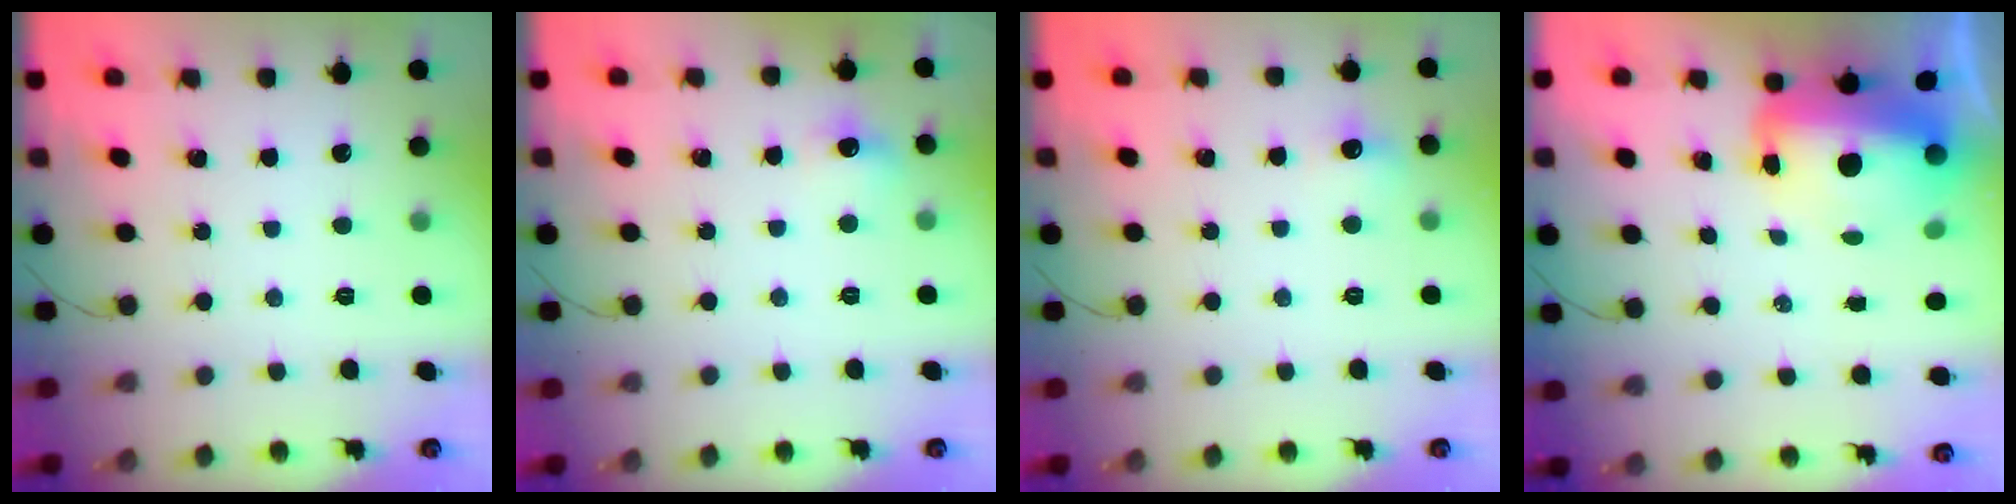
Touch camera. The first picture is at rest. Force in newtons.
{"total": 6.6, "press": 6.4, "slide": 1.5}
{"total": 5.7, "press": 5.6, "slide": 1.1}
{"total": 11.7, "press": 11.3, "slide": 2.8}